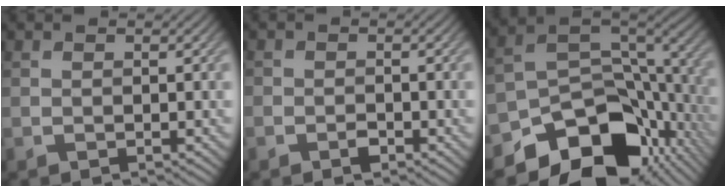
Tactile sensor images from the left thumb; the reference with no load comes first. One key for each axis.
{"total": 1.5, "fx": -1.0, "fy": 1.0, "fz": 0.7, "tx": -0.010, "ty": -0.002, "tz": -0.019}
{"total": 15.1, "fx": -9.4, "fy": 8.9, "fz": 7.9, "tx": -0.155, "ty": -0.027, "tz": -0.144}